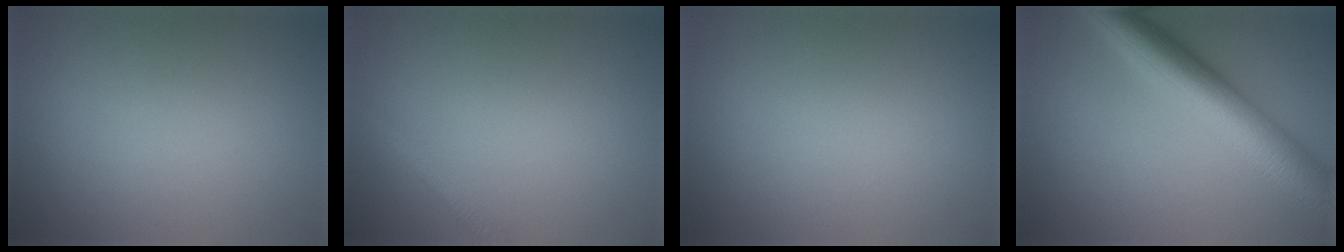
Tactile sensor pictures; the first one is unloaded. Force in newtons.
{"total": 1.4, "press": 1.4, "slide": 0.1}
{"total": 0.0}
{"total": 9.0, "press": 9.0, "slide": 0.0}